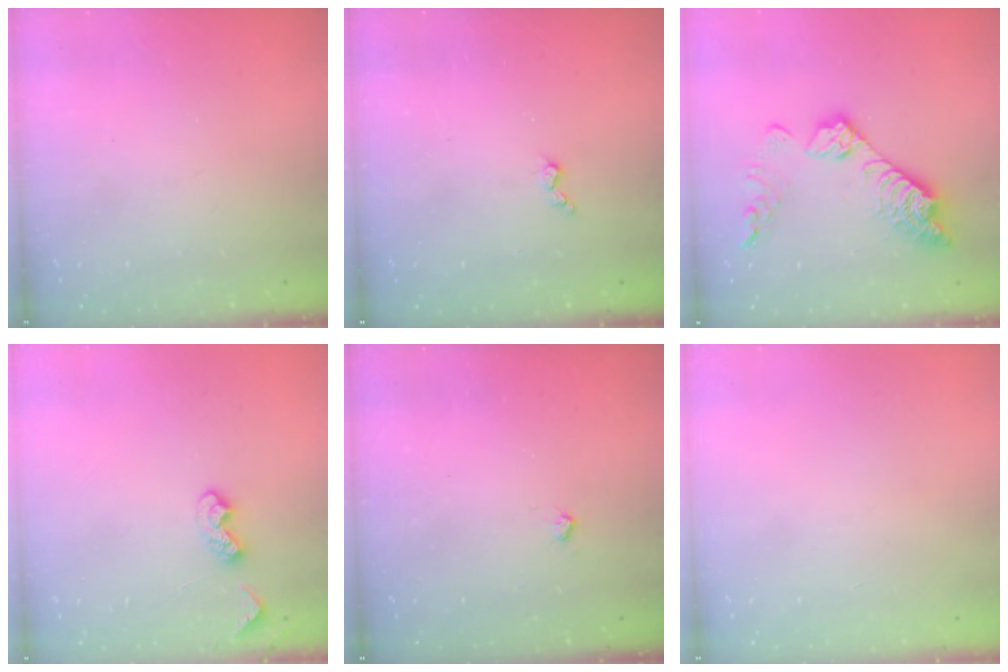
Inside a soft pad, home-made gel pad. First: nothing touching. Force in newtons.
{"total": 3.0, "press": 2.9, "slide": 0.6}
{"total": 15.3, "press": 15.3, "slide": 0.8}
{"total": 5.4, "press": 5.3, "slide": 0.7}
{"total": 3.8, "press": 3.7, "slide": 0.7}
{"total": 0.0}